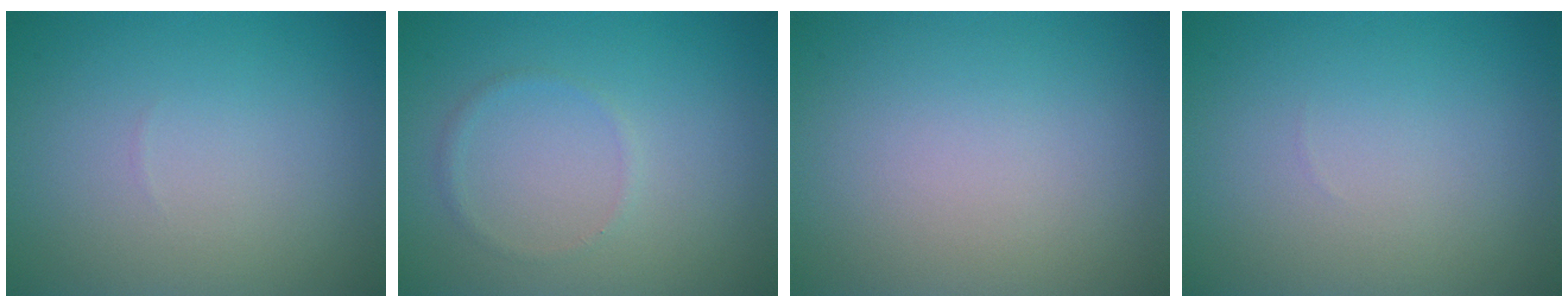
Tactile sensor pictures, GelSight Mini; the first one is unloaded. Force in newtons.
{"total": 0.8, "press": 0.8, "slide": 0.2}
{"total": 0.0}
{"total": 0.0}